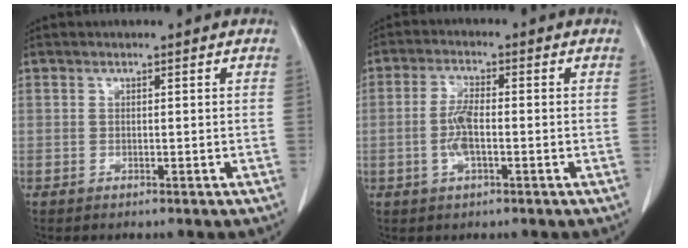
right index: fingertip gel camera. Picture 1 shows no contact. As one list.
[{"total": 4.6, "force": [-0.9, 1.3, 4.3], "torque": [-0.096, 0.002, -0.018]}]